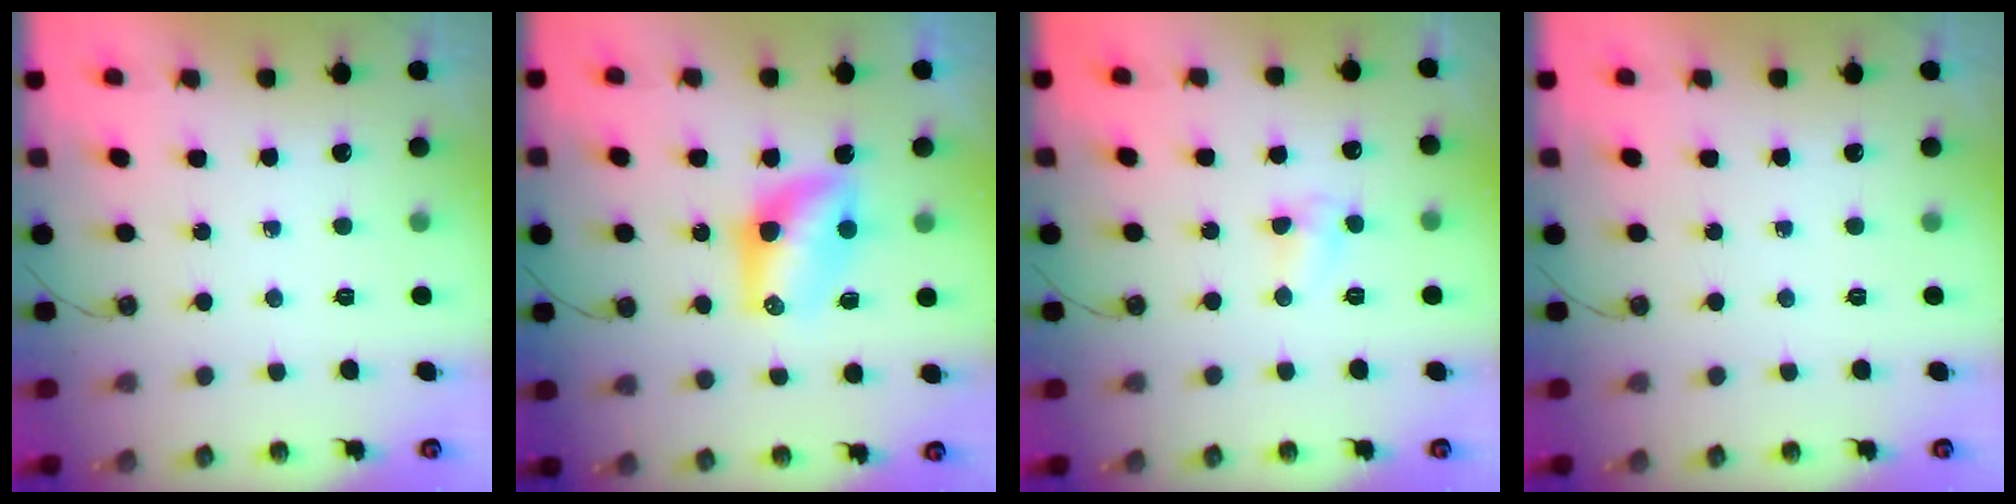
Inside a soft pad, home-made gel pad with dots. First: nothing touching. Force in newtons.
{"total": 9.9, "press": 8.9, "slide": 4.4}
{"total": 5.0, "press": 5.0, "slide": 0.5}
{"total": 0.0}